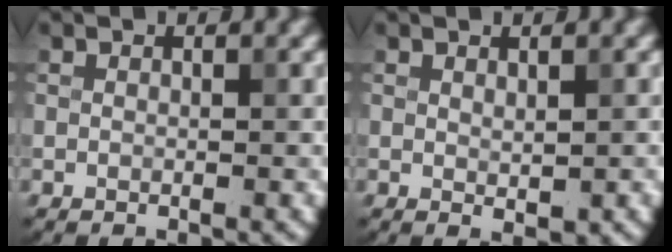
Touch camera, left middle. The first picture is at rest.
{"total": 0.8, "force": [0.4, 0.2, 0.7], "torque": [-0.011, -0.004, 0.010]}